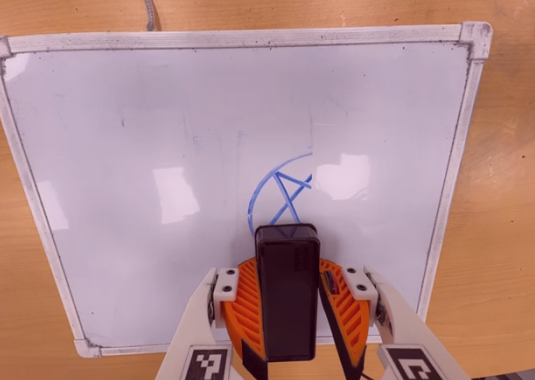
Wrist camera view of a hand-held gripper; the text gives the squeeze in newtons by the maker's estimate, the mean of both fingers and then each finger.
{"total": 7.2, "left": 7.5, "right": 6.9}